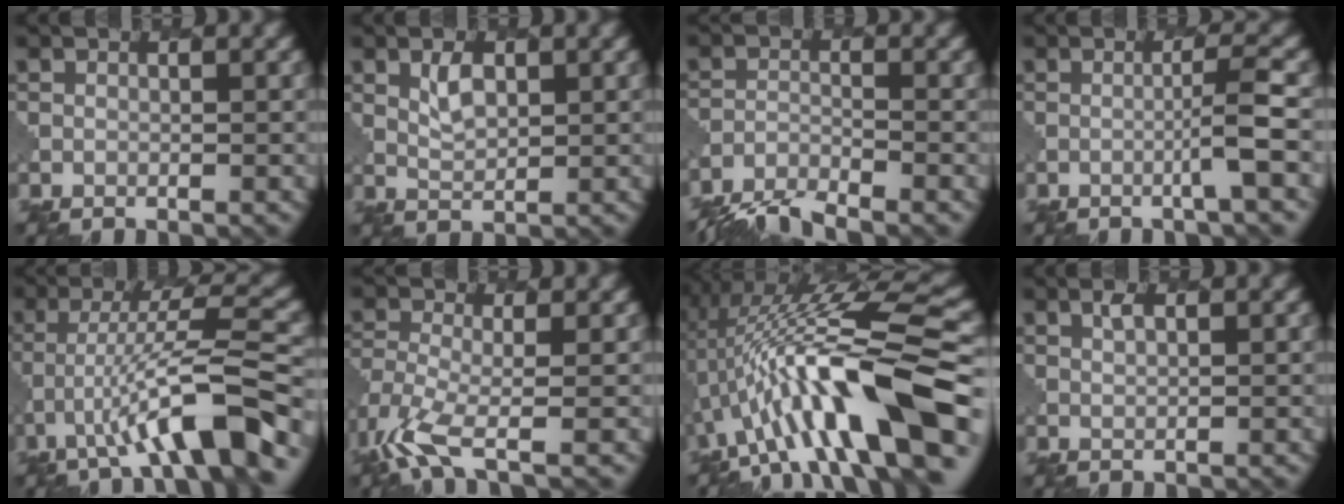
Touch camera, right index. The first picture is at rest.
{"total": 2.3, "force": [1.6, 0.9, 1.4], "torque": [-0.031, -0.002, 0.031]}
{"total": 4.9, "force": [-4.6, 0.7, 1.4], "torque": [-0.037, -0.009, -0.088]}
{"total": 2.3, "force": [-0.4, -0.2, 2.3], "torque": [-0.034, 0.011, -0.023]}
{"total": 7.7, "force": [-3.6, 1.0, 6.8], "torque": [-0.110, 0.019, -0.056]}
{"total": 5.5, "force": [-3.1, 1.6, 4.2], "torque": [-0.109, -0.015, -0.075]}
{"total": 13.6, "force": [-1.5, 3.2, 13.1], "torque": [-0.217, 0.035, -0.017]}
{"total": 1.5, "force": [1.2, 0.2, 0.8], "torque": [-0.018, 0.000, 0.023]}